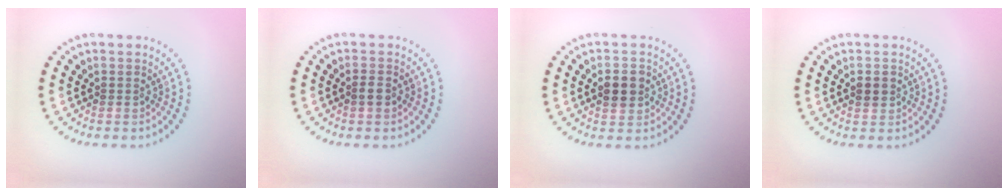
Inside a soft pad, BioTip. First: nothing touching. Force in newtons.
{"total": 1.1, "press": 1.0, "slide": 0.3}
{"total": 2.5, "press": 2.5, "slide": 0.2}
{"total": 1.3, "press": 1.3, "slide": 0.1}